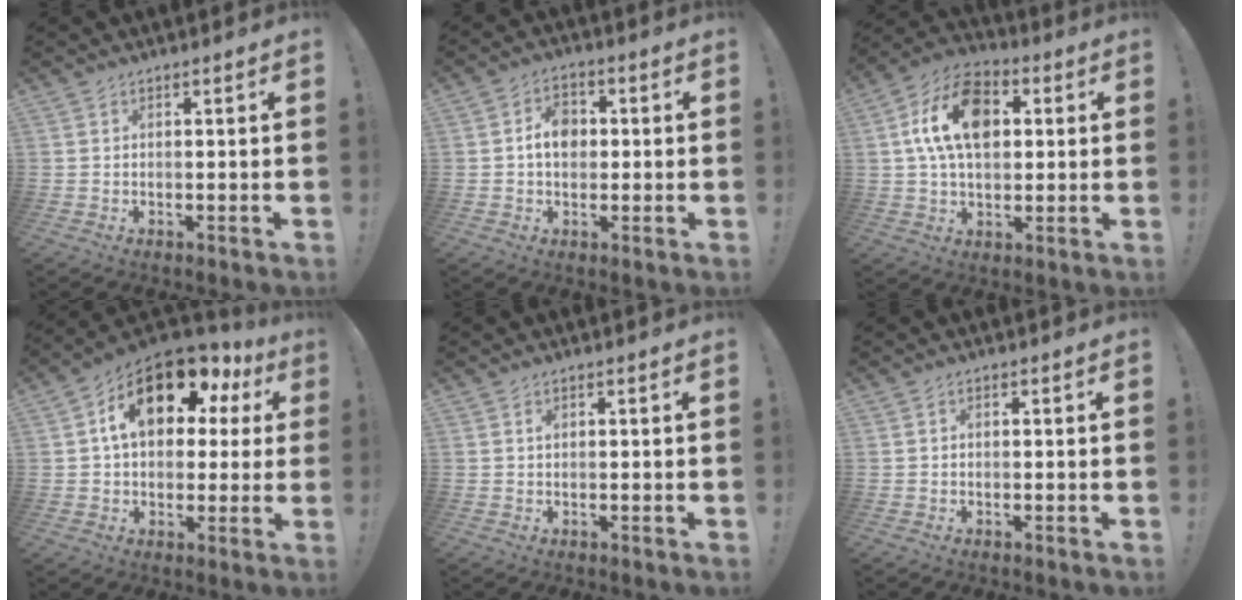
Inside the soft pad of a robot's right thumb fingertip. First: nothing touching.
{"total": 7.3, "force": [0.3, 5.4, 4.9], "torque": [-0.066, 0.006, 0.005]}
{"total": 16.9, "force": [3.8, 11.0, 12.2], "torque": [-0.204, 0.005, 0.071]}
{"total": 17.6, "force": [7.6, 9.8, 12.5], "torque": [-0.195, -0.030, 0.130]}
{"total": 0.6, "force": [0.3, 0.5, 0.3], "torque": [-0.006, 0.000, 0.005]}
{"total": 0.6, "force": [-0.2, 0.4, 0.4], "torque": [-0.012, 0.003, -0.004]}